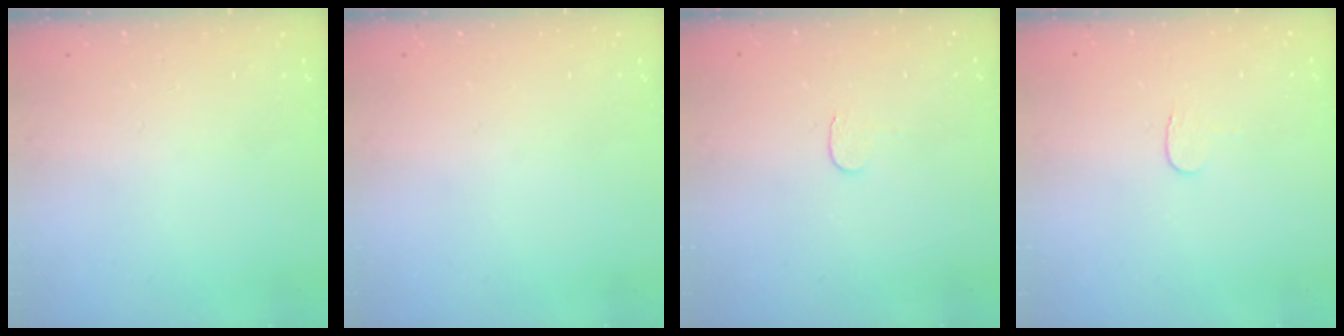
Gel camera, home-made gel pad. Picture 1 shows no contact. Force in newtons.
{"total": 0.0}
{"total": 3.7, "press": 3.7, "slide": 0.4}
{"total": 3.9, "press": 3.8, "slide": 0.4}